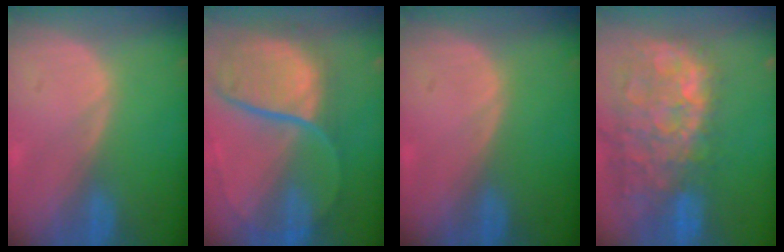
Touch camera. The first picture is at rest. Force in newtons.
{"total": 11.7, "press": 9.7, "slide": 6.5}
{"total": 0.0}
{"total": 14.9, "press": 12.1, "slide": 8.8}